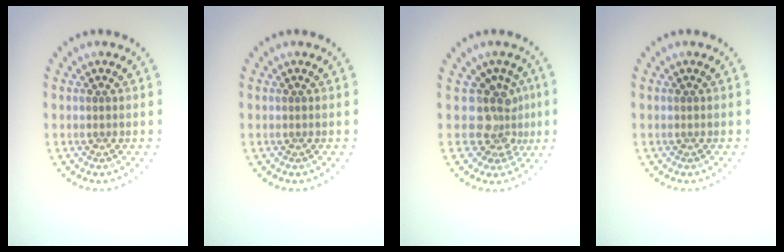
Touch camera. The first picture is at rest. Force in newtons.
{"total": 0.0}
{"total": 3.7, "press": 2.7, "slide": 2.5}
{"total": 0.0}